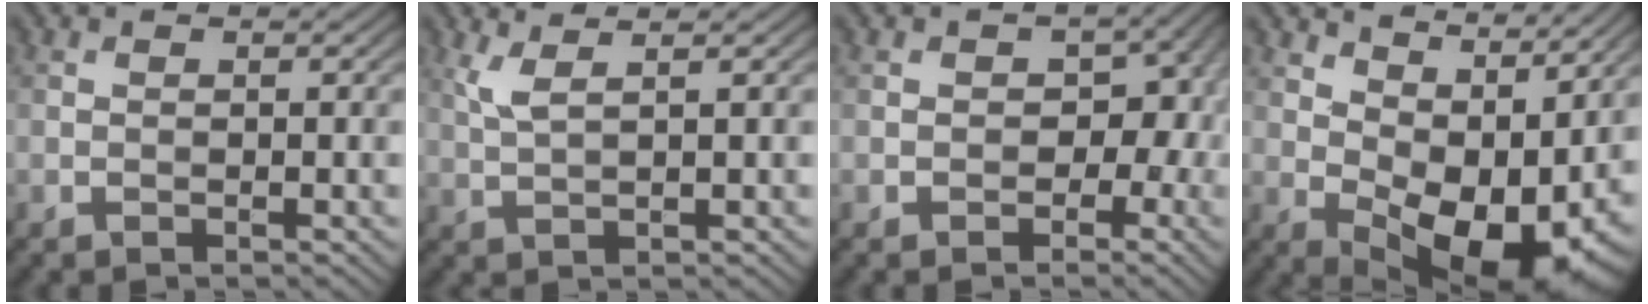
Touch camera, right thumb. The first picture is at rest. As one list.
[{"total": 2.8, "force": [1.6, 0.5, 2.2], "torque": [-0.052, 0.006, 0.037]}, {"total": 5.6, "force": [-0.7, 4.4, 3.3], "torque": [-0.037, -0.004, -0.010]}, {"total": 13.7, "force": [4.2, 7.7, 10.6], "torque": [-0.156, -0.007, 0.087]}]